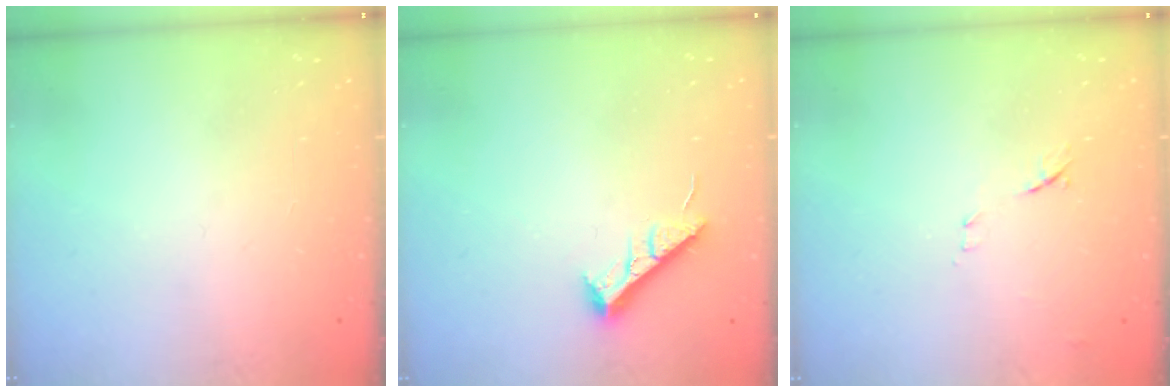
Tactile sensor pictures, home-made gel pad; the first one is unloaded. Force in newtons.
{"total": 7.3, "press": 7.3, "slide": 0.6}
{"total": 7.5, "press": 7.5, "slide": 0.8}